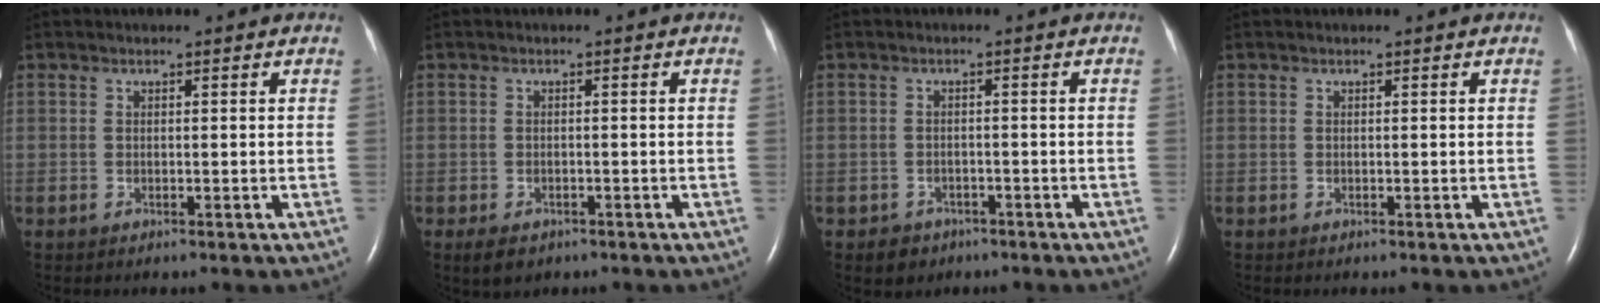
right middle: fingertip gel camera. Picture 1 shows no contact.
{"total": 2.8, "force": [-1.8, 1.7, 1.4], "torque": [-0.028, -0.003, -0.019]}
{"total": 2.7, "force": [-1.7, 2.1, 0.2], "torque": [-0.011, 0.009, -0.019]}
{"total": 0.0}